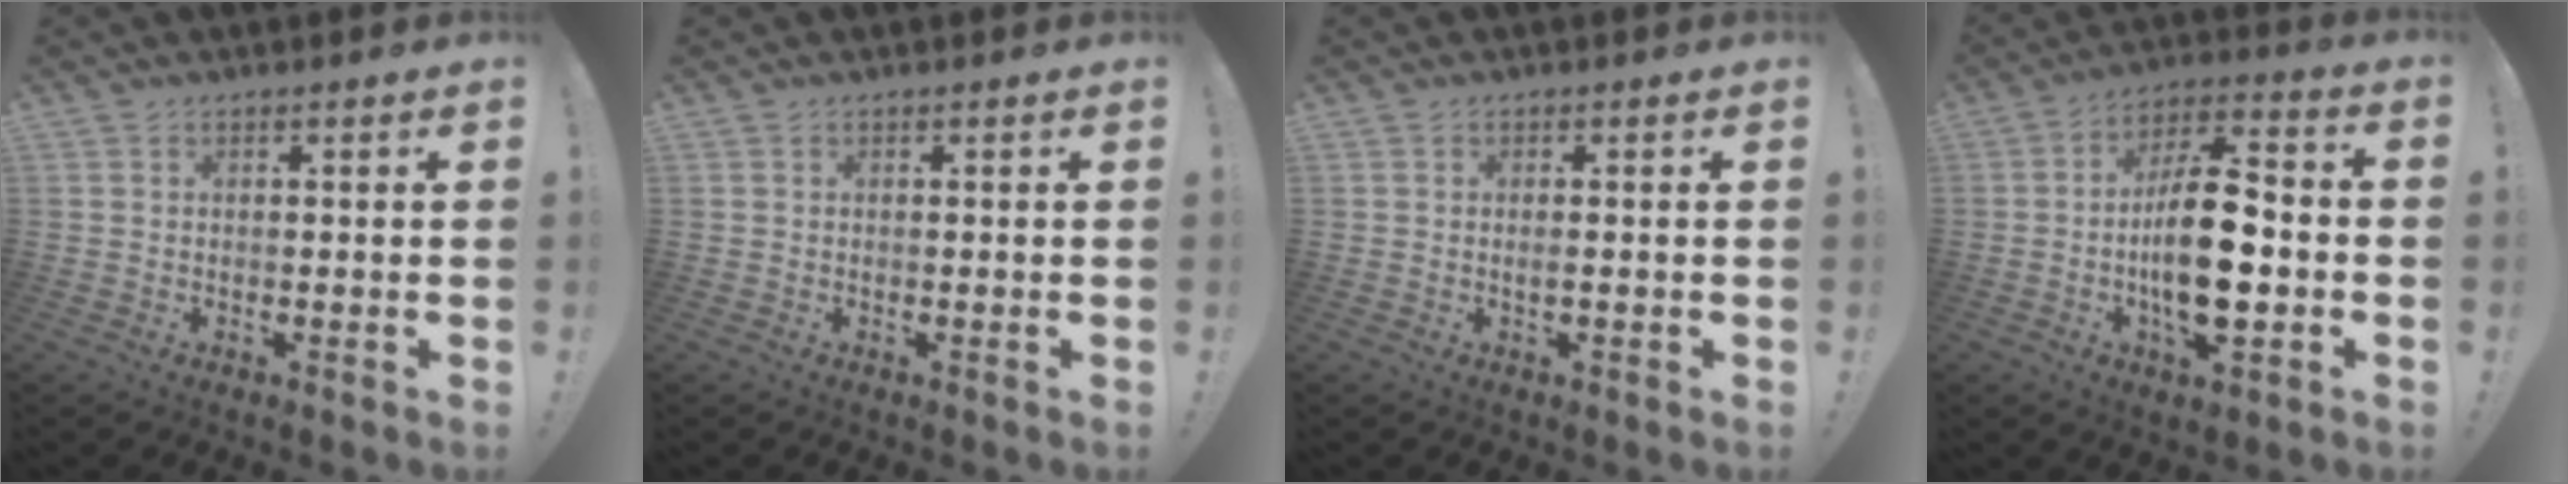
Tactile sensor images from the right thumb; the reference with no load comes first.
{"total": 0.0}
{"total": 1.3, "force": [-0.3, 0.0, 1.2], "torque": [-0.018, -0.002, -0.007]}
{"total": 17.9, "force": [-2.8, 7.1, 16.1], "torque": [-0.281, 0.005, -0.051]}